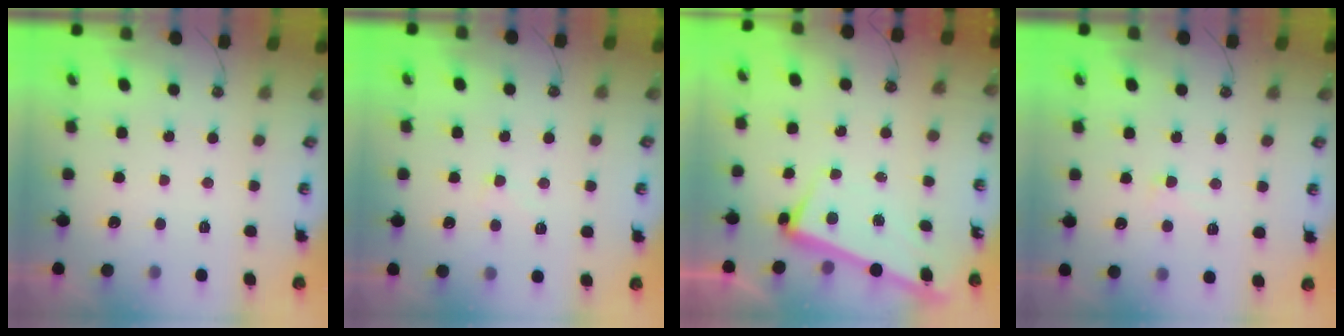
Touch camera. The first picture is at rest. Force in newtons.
{"total": 1.0, "press": 0.8, "slide": 0.6}
{"total": 2.5, "press": 2.2, "slide": 1.1}
{"total": 1.1, "press": 0.8, "slide": 0.8}